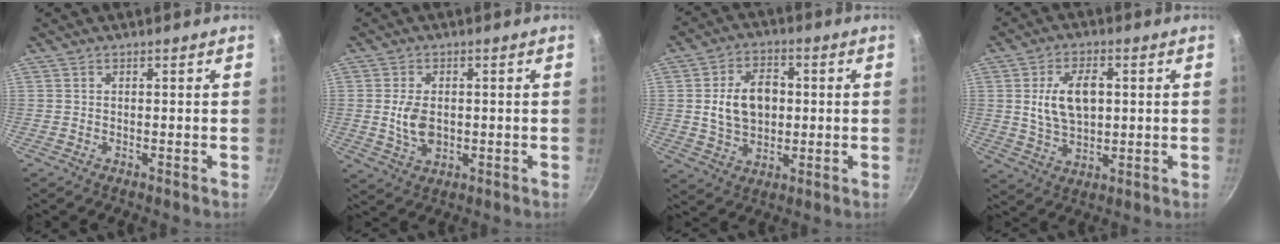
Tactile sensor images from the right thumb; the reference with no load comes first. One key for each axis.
{"total": 6.3, "fx": -0.1, "fy": 4.1, "fz": 4.8, "tx": -0.085, "ty": -0.003, "tz": 0.002}
{"total": 11.5, "fx": 0.9, "fy": 8.2, "fz": 8.1, "tx": -0.111, "ty": 0.009, "tz": 0.016}
{"total": 10.7, "fx": 1.6, "fy": 6.3, "fz": 8.4, "tx": -0.135, "ty": -0.001, "tz": 0.031}